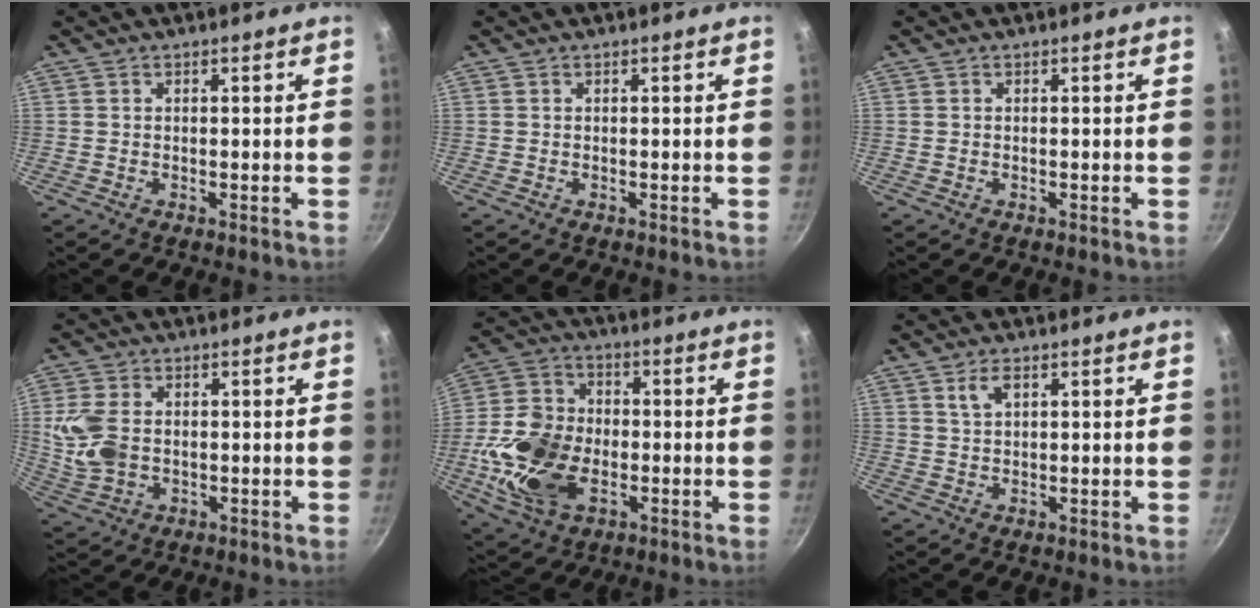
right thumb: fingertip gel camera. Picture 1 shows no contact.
{"total": 0.0}
{"total": 0.0}
{"total": 9.0, "force": [0.3, 6.2, 6.6], "torque": [-0.145, 0.000, 0.014]}
{"total": 17.5, "force": [-3.8, 11.4, 12.6], "torque": [-0.240, 0.010, -0.067]}
{"total": 2.8, "force": [1.4, 1.4, 2.0], "torque": [-0.037, -0.001, 0.031]}